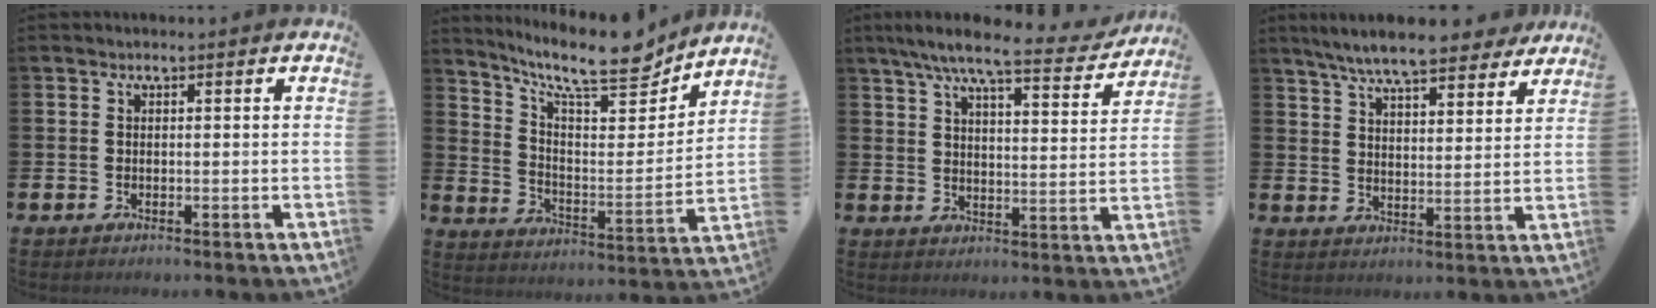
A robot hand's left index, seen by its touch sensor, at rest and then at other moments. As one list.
[{"total": 11.5, "force": [10.0, 2.5, 5.0], "torque": [-0.110, -0.074, 0.171]}, {"total": 8.3, "force": [7.1, 1.0, 4.2], "torque": [-0.095, -0.035, 0.121]}, {"total": 8.6, "force": [7.9, 1.3, 3.1], "torque": [-0.080, -0.039, 0.141]}]